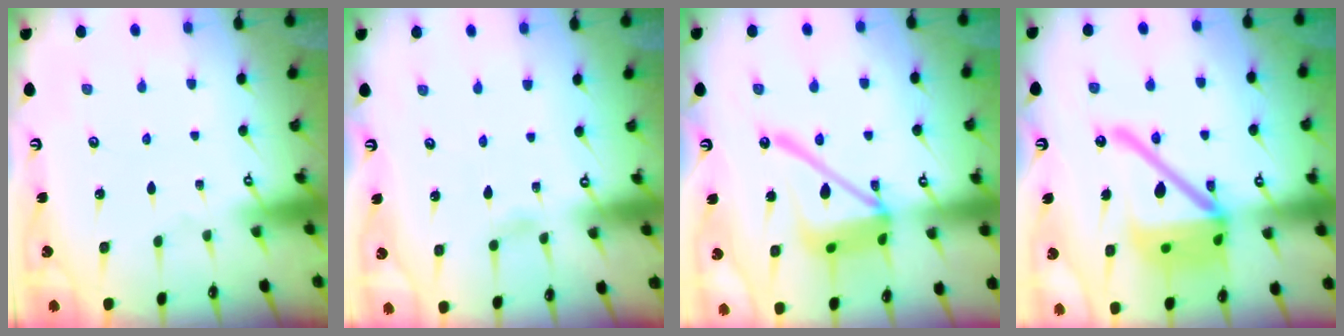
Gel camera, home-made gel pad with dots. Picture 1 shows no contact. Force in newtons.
{"total": 3.4, "press": 3.4, "slide": 0.3}
{"total": 17.6, "press": 17.5, "slide": 1.7}
{"total": 22.6, "press": 22.4, "slide": 2.9}